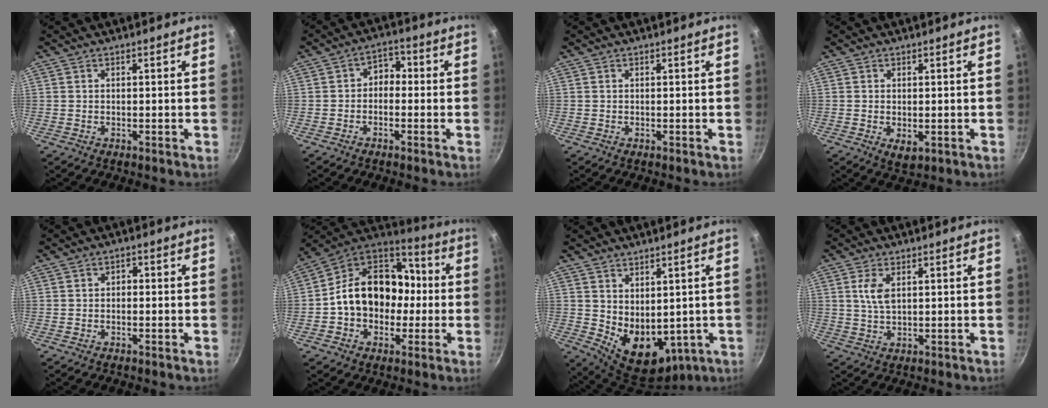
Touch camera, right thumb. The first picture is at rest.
{"total": 4.1, "force": [-0.7, 3.2, 2.4], "torque": [-0.013, 0.022, -0.025]}
{"total": 0.0}
{"total": 2.8, "force": [-0.4, 1.7, 2.2], "torque": [-0.034, -0.011, -0.002]}
{"total": 1.3, "force": [-0.4, 1.0, 0.7], "torque": [-0.012, 0.007, -0.008]}
{"total": 18.8, "force": [-1.2, 14.9, 11.4], "torque": [-0.151, 0.053, -0.030]}
{"total": 11.2, "force": [1.1, 7.7, 8.1], "torque": [-0.102, -0.034, 0.050]}
{"total": 4.3, "force": [1.3, 2.2, 3.4], "torque": [-0.068, -0.005, 0.027]}